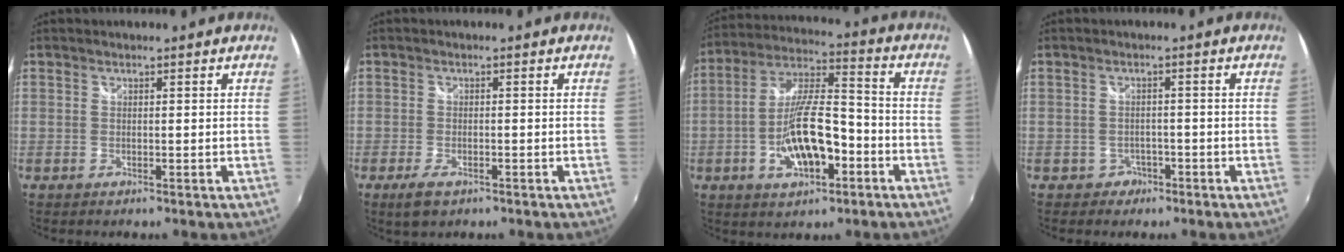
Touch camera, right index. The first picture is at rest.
{"total": 3.9, "force": [-2.4, 1.7, 2.5], "torque": [-0.059, -0.007, -0.043]}
{"total": 14.2, "force": [-5.0, 5.3, 12.2], "torque": [-0.241, 0.008, -0.079]}
{"total": 3.1, "force": [-1.7, 2.5, 0.2], "torque": [-0.010, 0.009, -0.024]}